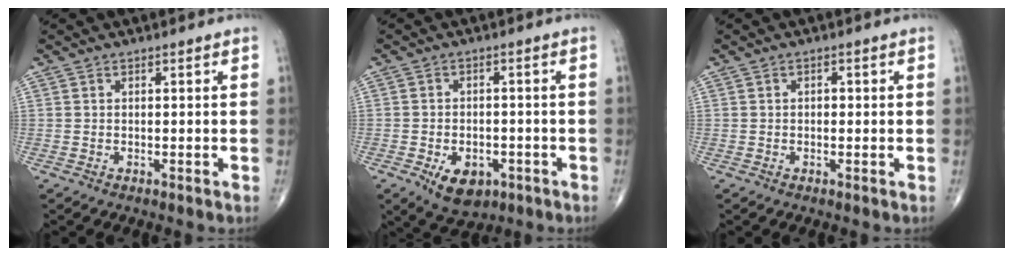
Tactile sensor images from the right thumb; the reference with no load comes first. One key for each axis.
{"total": 7.6, "fx": -3.3, "fy": 4.8, "fz": 4.8, "tx": -0.063, "ty": 0.011, "tz": -0.042}
{"total": 1.1, "fx": 0.1, "fy": 0.7, "fz": 0.8, "tx": -0.005, "ty": 0.002, "tz": -0.001}